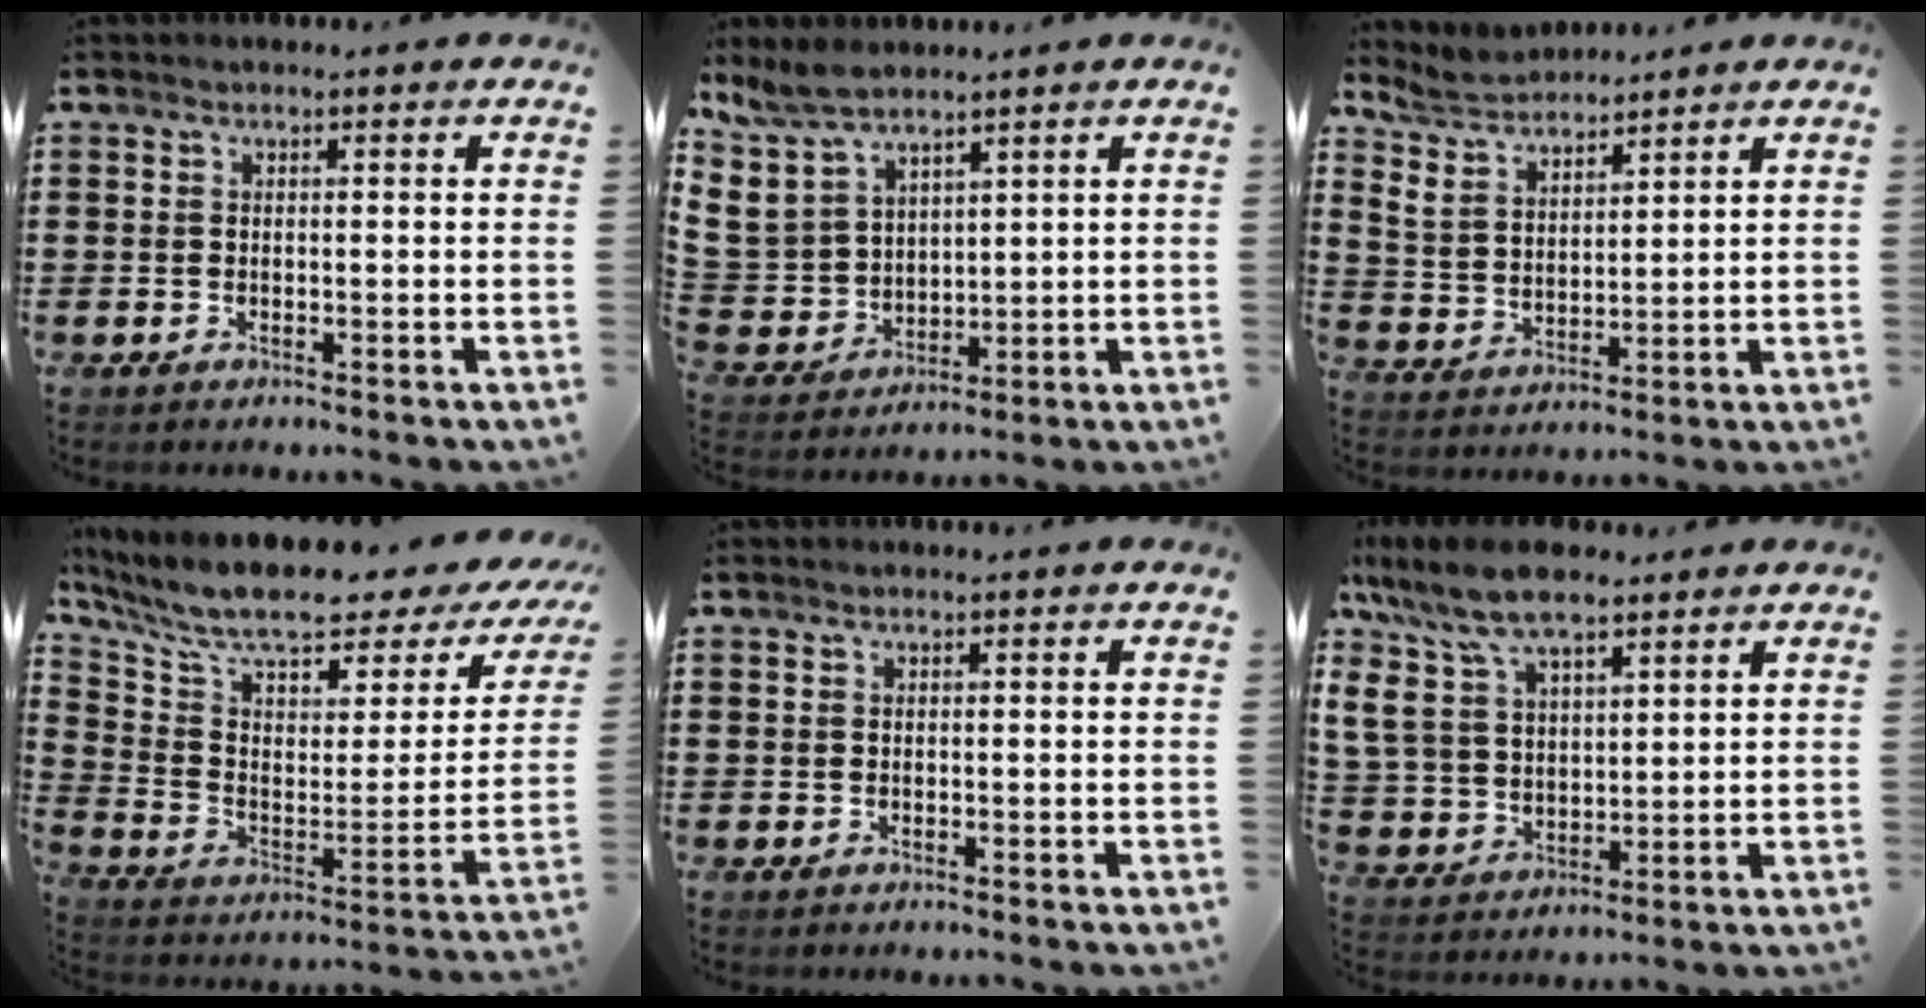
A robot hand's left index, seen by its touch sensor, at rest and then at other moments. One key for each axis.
{"total": 6.9, "fx": 5.1, "fy": 4.2, "fz": 1.9, "tx": -0.076, "ty": -0.018, "tz": 0.098}
{"total": 4.9, "fx": 4.7, "fy": 1.4, "fz": 0.6, "tx": -0.036, "ty": -0.014, "tz": 0.086}
{"total": 9.2, "fx": 7.2, "fy": 1.6, "fz": 5.5, "tx": -0.137, "ty": -0.046, "tz": 0.123}
{"total": 0.0}
{"total": 11.5, "fx": 8.2, "fy": 5.0, "fz": 6.4, "tx": -0.164, "ty": -0.018, "tz": 0.152}